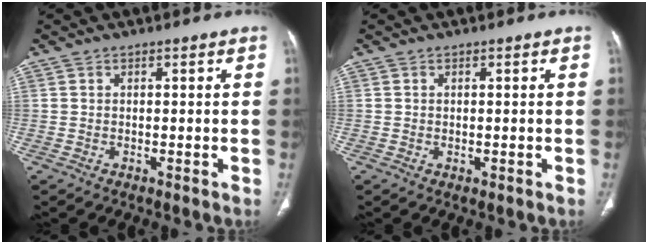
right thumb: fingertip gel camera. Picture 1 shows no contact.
{"total": 0.6, "force": [-0.1, 0.2, 0.5], "torque": [-0.009, -0.003, 0.001]}